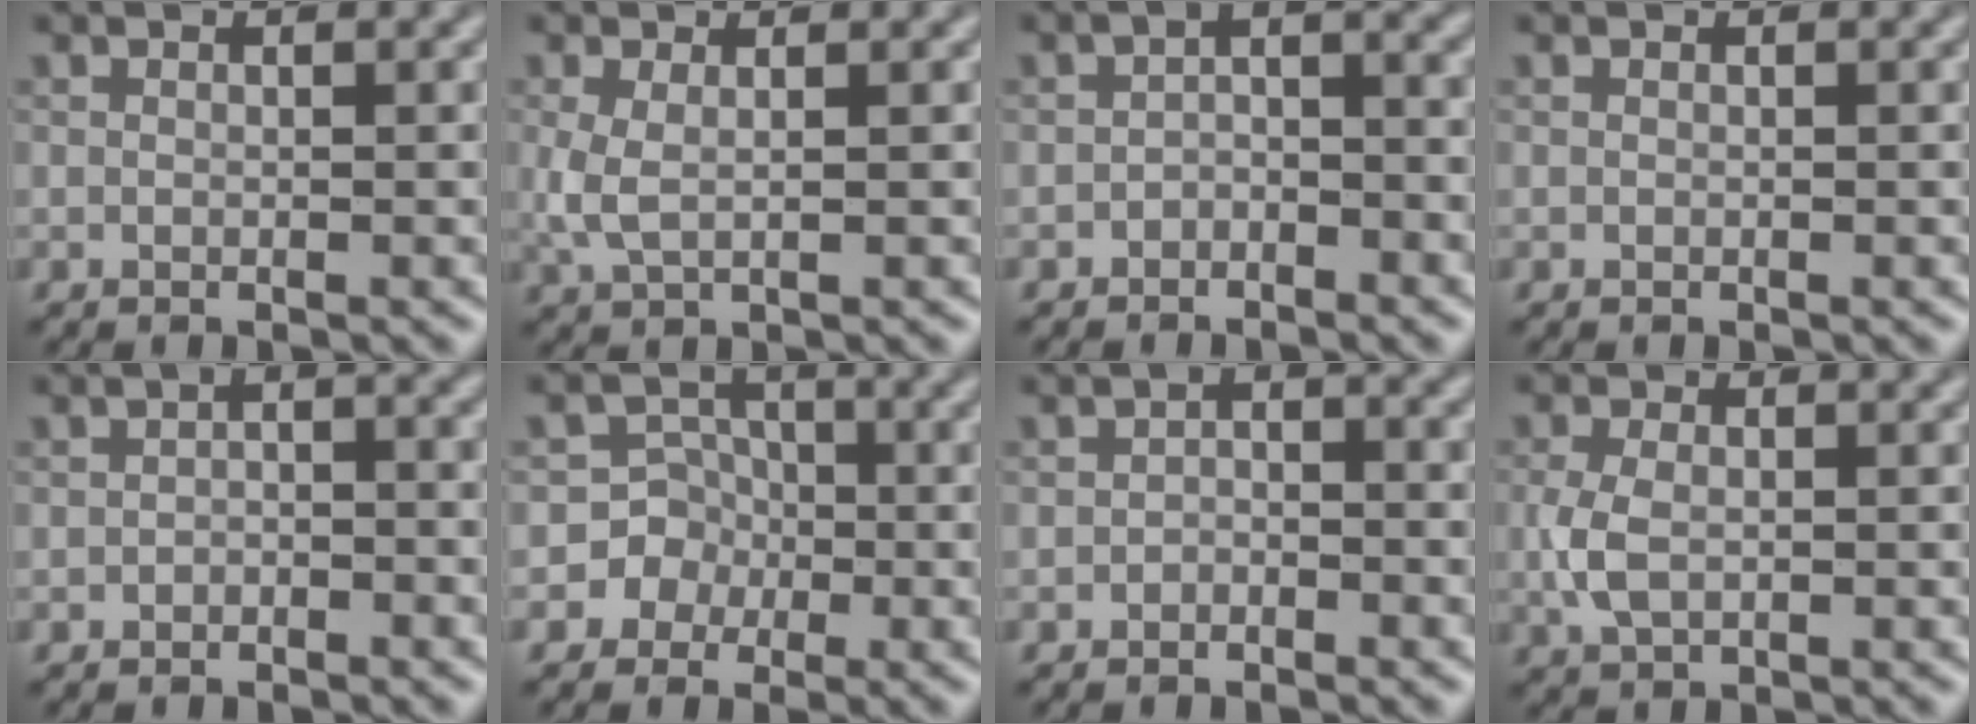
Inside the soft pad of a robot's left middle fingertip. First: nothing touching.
{"total": 2.1, "force": [0.2, 1.0, 1.9], "torque": [-0.051, 0.000, 0.005]}
{"total": 2.0, "force": [-1.1, 1.1, 1.3], "torque": [-0.023, 0.008, -0.025]}
{"total": 0.0}
{"total": 1.5, "force": [-0.6, 0.8, 1.1], "torque": [-0.021, 0.005, -0.013]}
{"total": 5.4, "force": [-2.0, 5.1, -0.1], "torque": [0.031, 0.018, -0.052]}
{"total": 1.3, "force": [-0.7, 0.8, 0.7], "torque": [-0.014, 0.005, -0.016]}
{"total": 2.7, "force": [-0.2, 1.8, 2.0], "torque": [-0.053, -0.003, -0.003]}